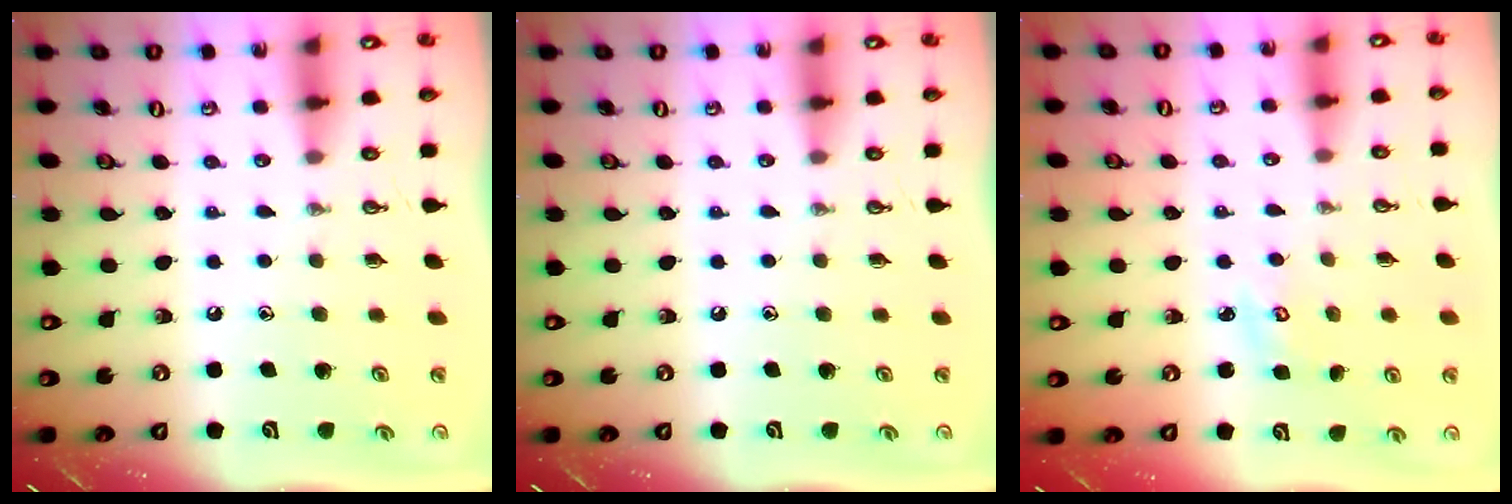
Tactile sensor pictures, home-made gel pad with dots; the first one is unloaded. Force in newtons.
{"total": 0.0}
{"total": 3.1, "press": 3.0, "slide": 0.3}